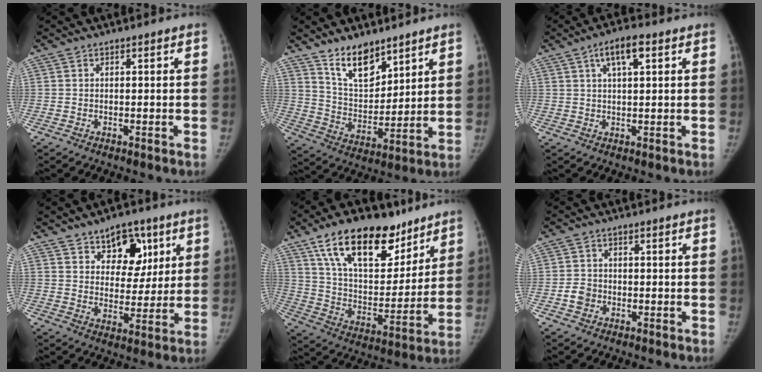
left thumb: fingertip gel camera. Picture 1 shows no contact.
{"total": 11.3, "force": [8.3, 5.3, 5.6], "torque": [-0.065, -0.067, 0.162]}
{"total": 6.0, "force": [2.6, 2.2, 4.9], "torque": [-0.080, 0.004, 0.043]}
{"total": 11.3, "force": [6.0, 7.6, 5.8], "torque": [-0.039, -0.027, 0.093]}
{"total": 23.1, "force": [14.5, 11.8, 13.5], "torque": [-0.181, -0.048, 0.250]}
{"total": 3.3, "force": [-1.1, 2.9, 1.3], "torque": [-0.014, 0.010, -0.020]}